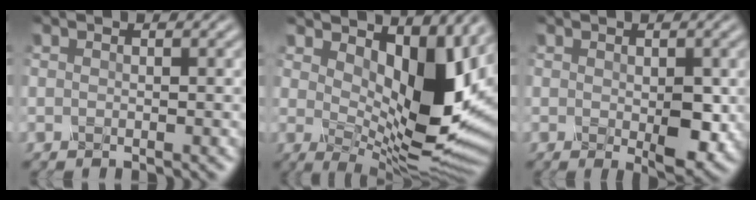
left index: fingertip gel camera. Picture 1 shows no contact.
{"total": 11.4, "force": [2.4, 5.4, 9.7], "torque": [-0.153, -0.018, 0.055]}
{"total": 3.3, "force": [-0.6, 1.3, 2.9], "torque": [-0.063, -0.008, 0.001]}